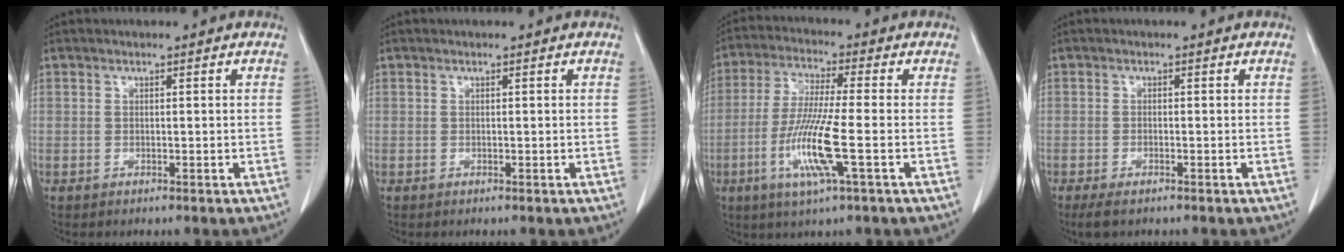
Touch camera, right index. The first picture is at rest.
{"total": 0.0}
{"total": 10.7, "force": [-3.2, 0.0, 10.2], "torque": [-0.211, -0.018, -0.067]}
{"total": 2.8, "force": [-2.0, 0.8, 1.8], "torque": [-0.034, -0.006, -0.029]}